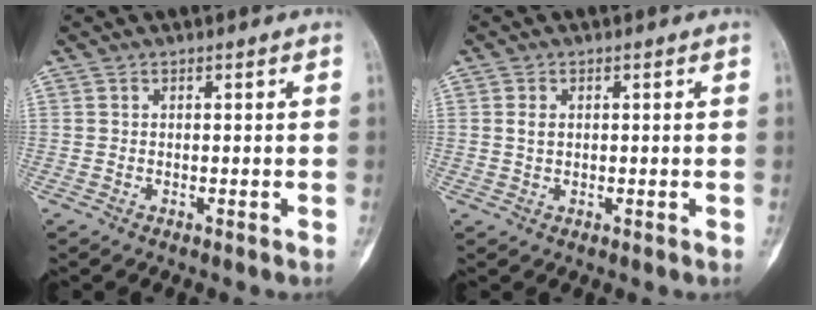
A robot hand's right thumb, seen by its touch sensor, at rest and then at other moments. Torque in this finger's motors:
{"motor_torque": [0.10, 0.10, 0.06, -0.13, 0.05]}